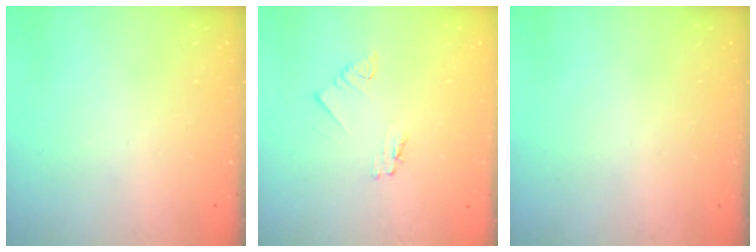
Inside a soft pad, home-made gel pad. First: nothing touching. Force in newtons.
{"total": 1.8, "press": 1.7, "slide": 0.2}
{"total": 0.0}